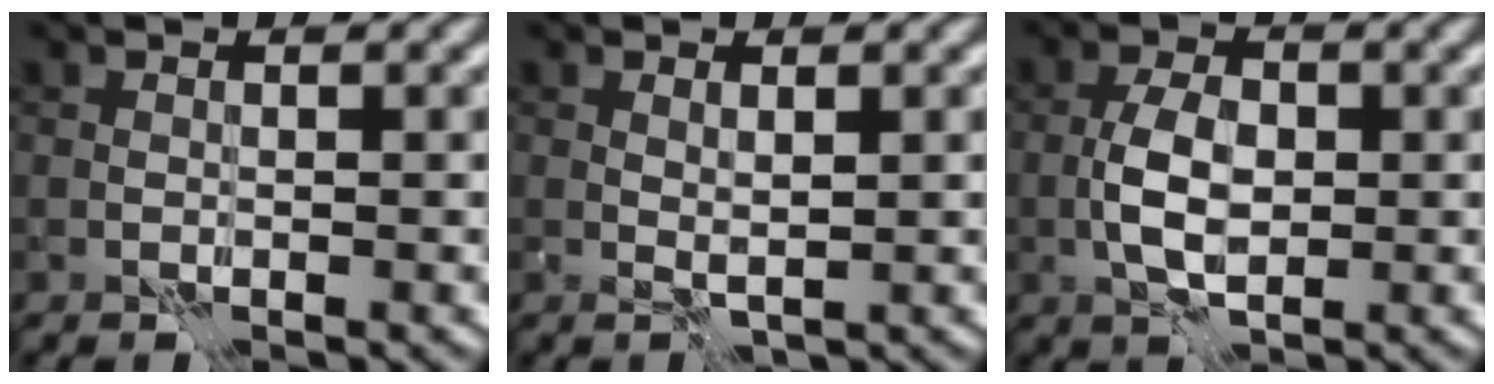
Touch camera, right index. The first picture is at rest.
{"total": 0.7, "force": [0.4, 0.0, 0.6], "torque": [-0.012, -0.004, 0.009]}
{"total": 4.1, "force": [-0.8, 2.2, 3.4], "torque": [-0.068, 0.002, -0.018]}